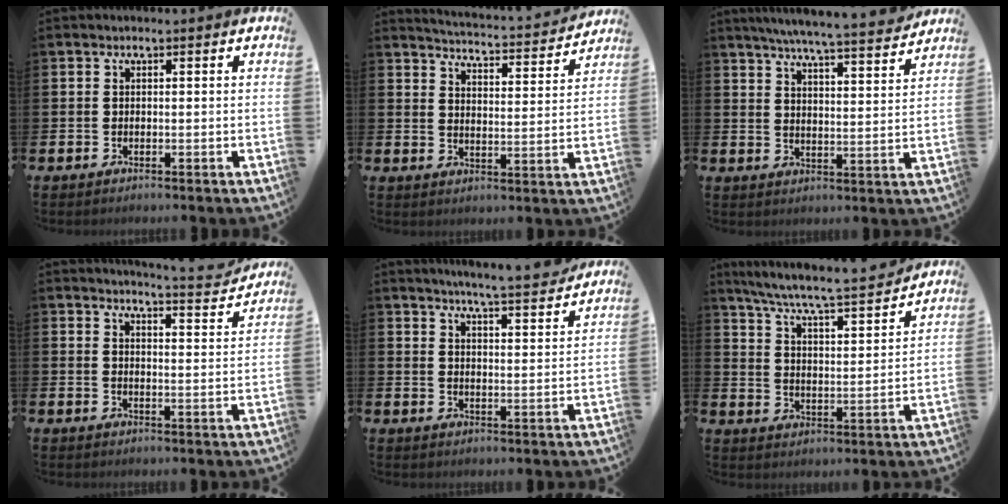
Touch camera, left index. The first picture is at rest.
{"total": 4.2, "force": [4.2, 0.0, 0.5], "torque": [-0.022, -0.041, 0.067]}
{"total": 6.5, "force": [6.2, -0.2, 2.0], "torque": [-0.052, -0.044, 0.106]}
{"total": 5.0, "force": [4.9, -0.3, 0.9], "torque": [-0.009, -0.040, 0.080]}
{"total": 5.7, "force": [5.6, -0.7, 1.1], "torque": [-0.034, -0.038, 0.096]}
{"total": 7.0, "force": [6.5, 0.3, 2.5], "torque": [-0.078, -0.054, 0.106]}